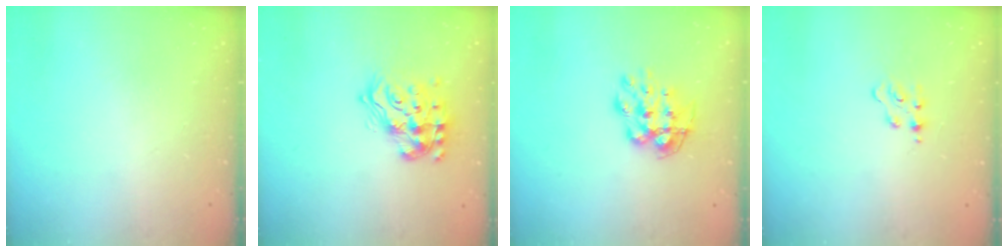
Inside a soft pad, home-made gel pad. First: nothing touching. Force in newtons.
{"total": 16.9, "press": 16.9, "slide": 1.4}
{"total": 9.1, "press": 9.0, "slide": 0.6}
{"total": 2.2, "press": 2.2, "slide": 0.5}